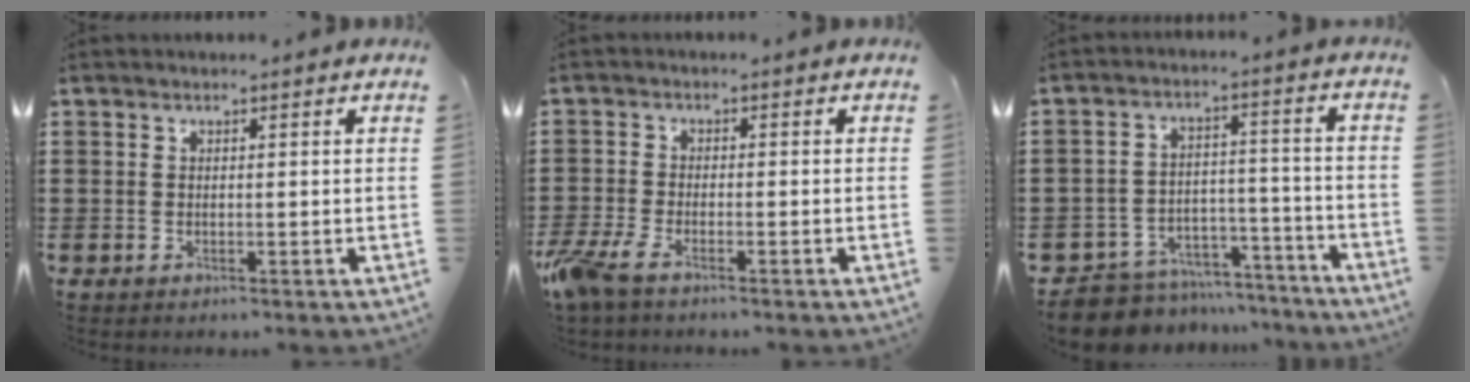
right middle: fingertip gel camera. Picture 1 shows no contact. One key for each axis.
{"total": 3.5, "fx": -2.4, "fy": 0.8, "fz": 2.4, "tx": -0.074, "ty": -0.011, "tz": -0.054}
{"total": 7.9, "fx": -7.6, "fy": 2.0, "fz": 0.7, "tx": -0.016, "ty": 0.025, "tz": -0.149}